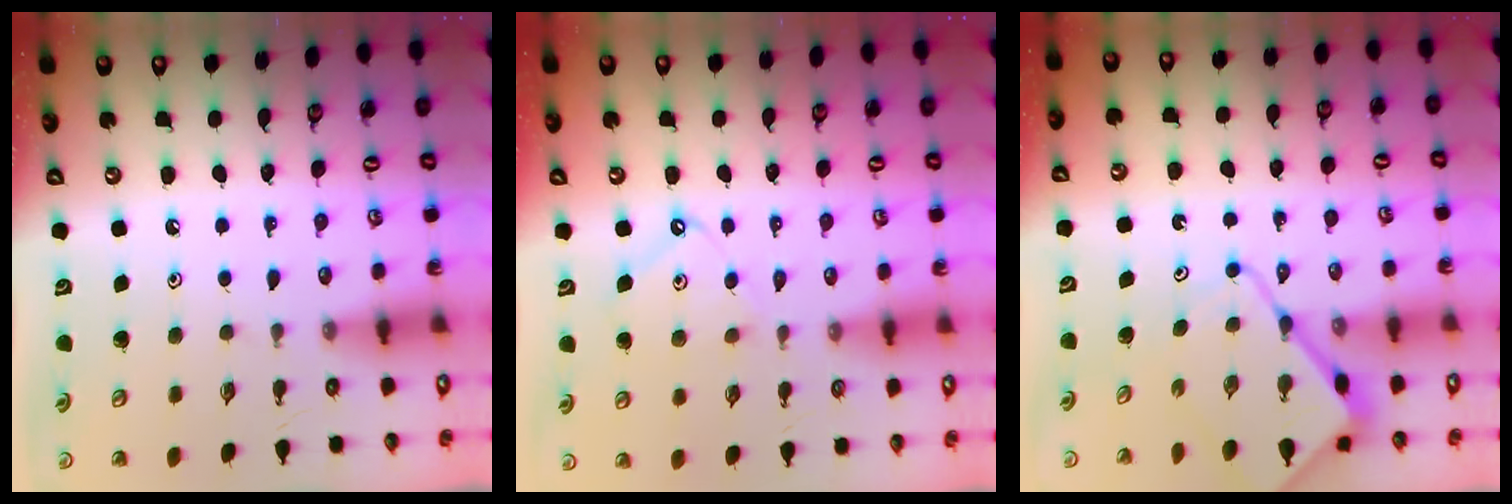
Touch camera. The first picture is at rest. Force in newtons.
{"total": 8.0, "press": 8.0, "slide": 0.8}
{"total": 9.7, "press": 9.7, "slide": 1.0}